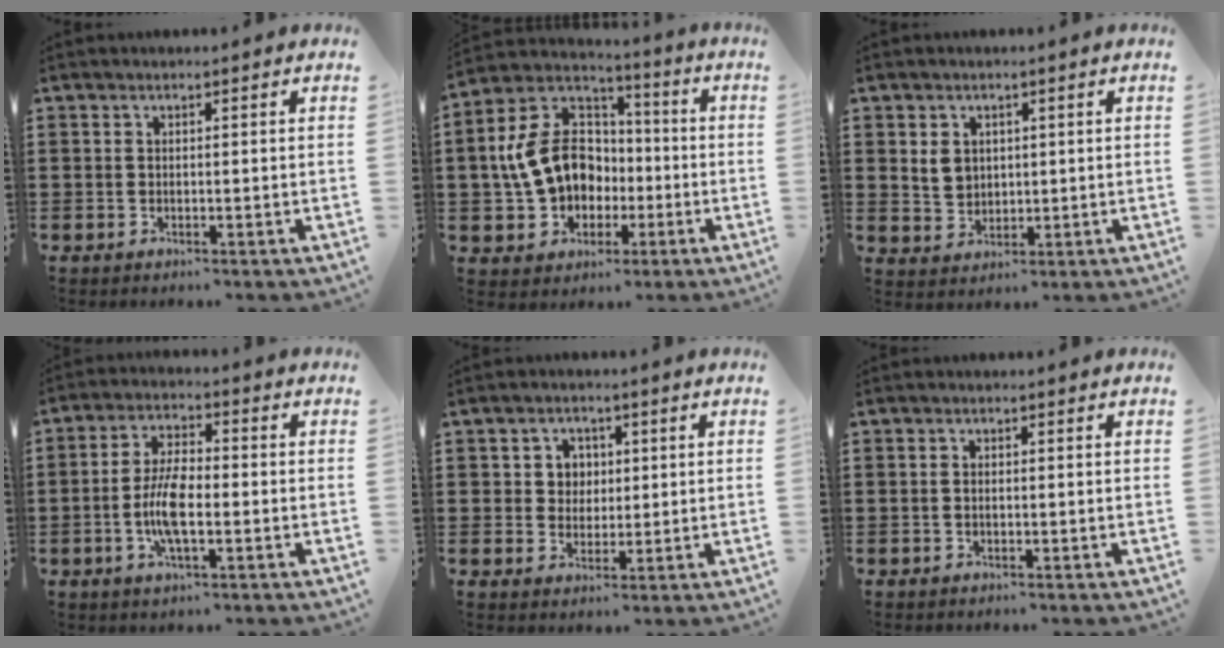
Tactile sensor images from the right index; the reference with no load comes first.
{"total": 12.9, "force": [-0.9, 10.4, 7.7], "torque": [-0.200, 0.023, -0.011]}
{"total": 3.4, "force": [1.1, 2.8, 1.5], "torque": [-0.040, 0.009, 0.021]}
{"total": 7.3, "force": [-1.6, 2.6, 6.7], "torque": [-0.149, -0.004, -0.036]}
{"total": 3.6, "force": [0.8, 3.4, 1.0], "torque": [-0.036, 0.012, 0.012]}
{"total": 0.6, "force": [-0.1, 0.3, 0.5], "torque": [-0.012, 0.000, -0.003]}